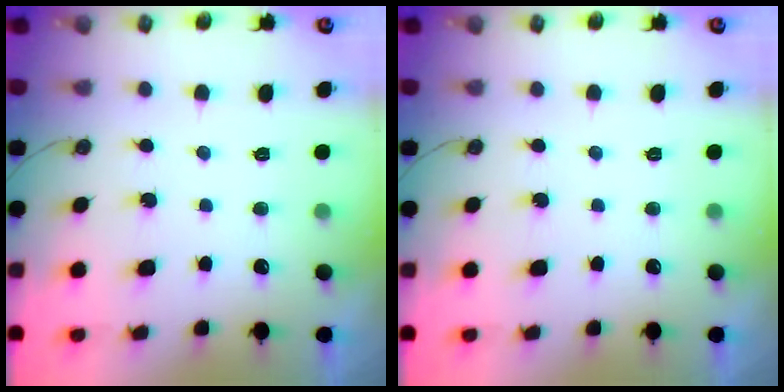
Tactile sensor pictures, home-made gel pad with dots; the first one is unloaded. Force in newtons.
{"total": 0.0}